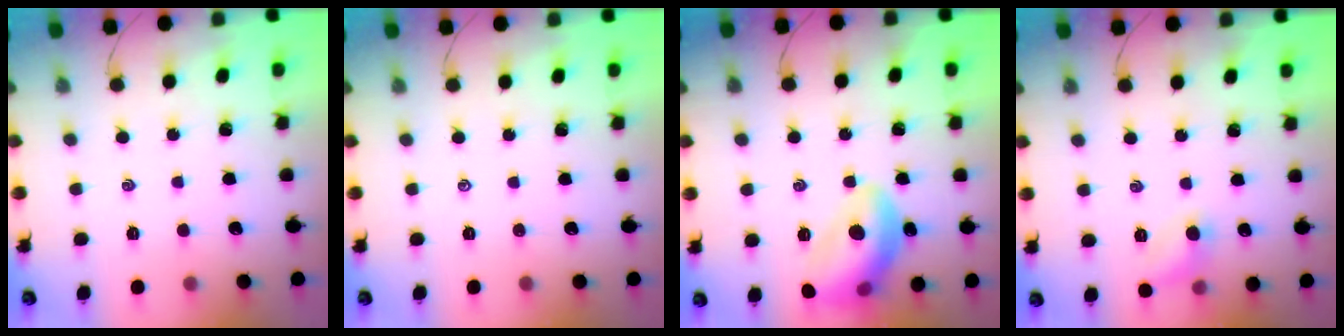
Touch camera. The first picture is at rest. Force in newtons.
{"total": 0.0}
{"total": 15.1, "press": 15.0, "slide": 1.5}
{"total": 6.9, "press": 6.7, "slide": 1.7}